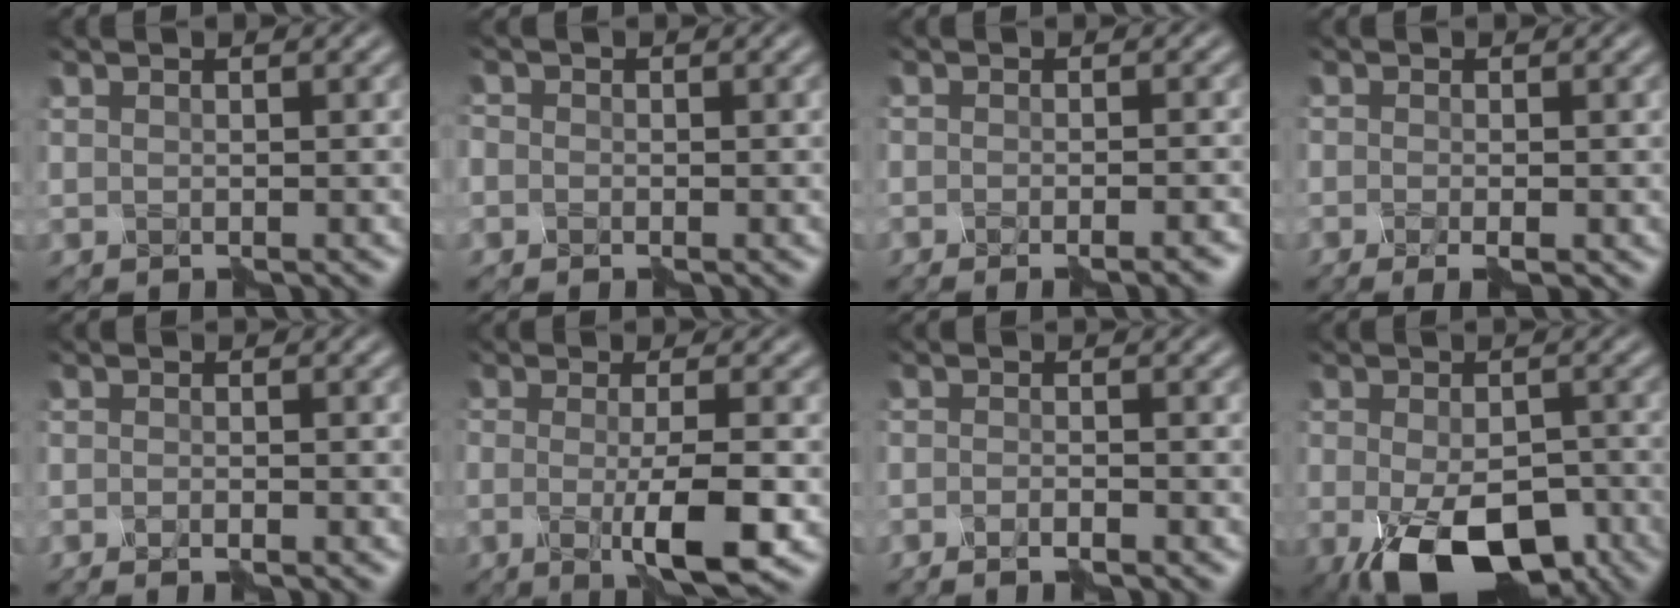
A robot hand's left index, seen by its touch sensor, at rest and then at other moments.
{"total": 1.6, "force": [-0.8, 1.4, 0.1], "torque": [0.009, 0.000, -0.017]}
{"total": 1.8, "force": [-1.3, 0.2, 1.2], "torque": [-0.004, 0.002, -0.025]}
{"total": 1.7, "force": [-1.1, 0.1, 1.3], "torque": [-0.014, -0.005, -0.018]}
{"total": 1.4, "force": [-1.3, 0.1, 0.4], "torque": [-0.003, 0.000, -0.025]}
{"total": 5.6, "force": [-1.8, 1.1, 5.1], "torque": [-0.079, -0.008, -0.036]}
{"total": 1.9, "force": [-1.7, 0.1, 0.8], "torque": [-0.006, 0.001, -0.034]}
{"total": 11.4, "force": [-5.7, 5.7, 8.0], "torque": [-0.137, -0.034, -0.084]}